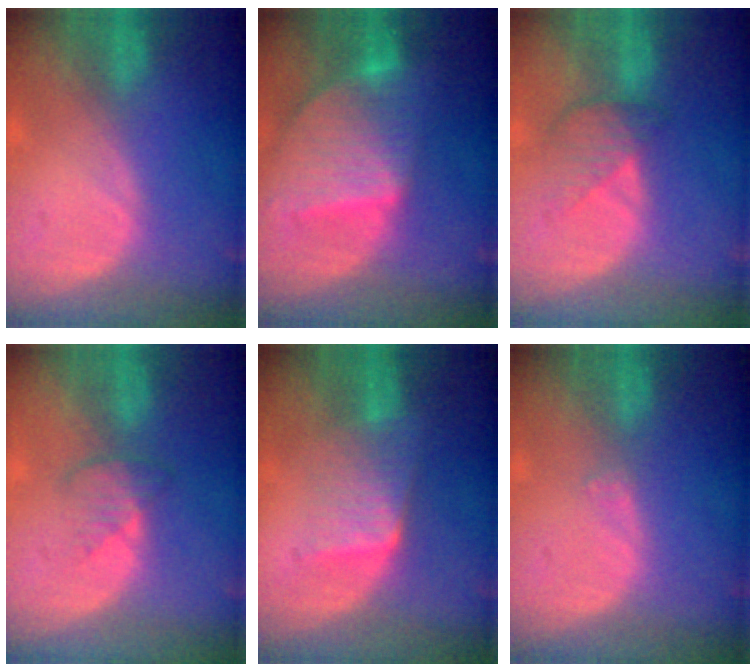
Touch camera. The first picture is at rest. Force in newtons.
{"total": 9.5, "press": 8.2, "slide": 4.8}
{"total": 4.3, "press": 3.8, "slide": 1.9}
{"total": 3.0, "press": 2.8, "slide": 1.1}
{"total": 6.3, "press": 5.6, "slide": 2.8}
{"total": 0.6, "press": 0.5, "slide": 0.2}